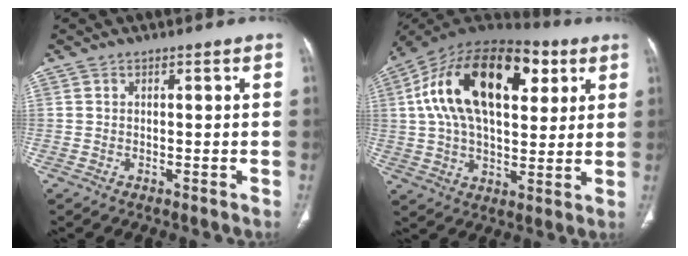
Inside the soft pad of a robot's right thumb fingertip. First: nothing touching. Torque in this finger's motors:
{"motor_torque": [-0.02, 1.30, 1.97, 0.50, 0.58]}